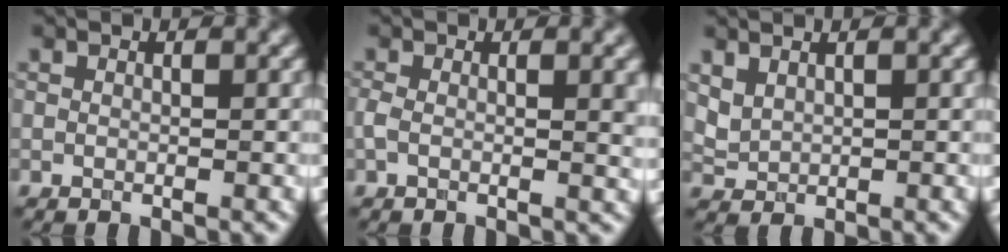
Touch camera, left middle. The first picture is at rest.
{"total": 4.0, "force": [0.1, 1.3, 3.8], "torque": [-0.059, 0.002, 0.004]}
{"total": 1.0, "force": [0.9, 0.4, 0.2], "torque": [-0.018, 0.002, 0.036]}